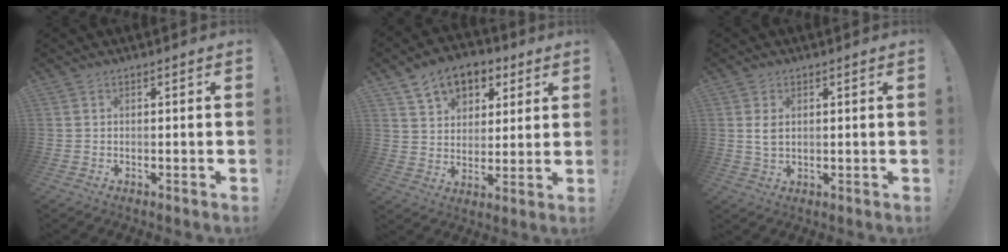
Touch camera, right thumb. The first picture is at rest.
{"total": 11.4, "force": [6.7, 7.8, 4.9], "torque": [-0.076, -0.036, 0.129]}
{"total": 3.4, "force": [0.9, 2.1, 2.5], "torque": [-0.043, -0.004, 0.013]}